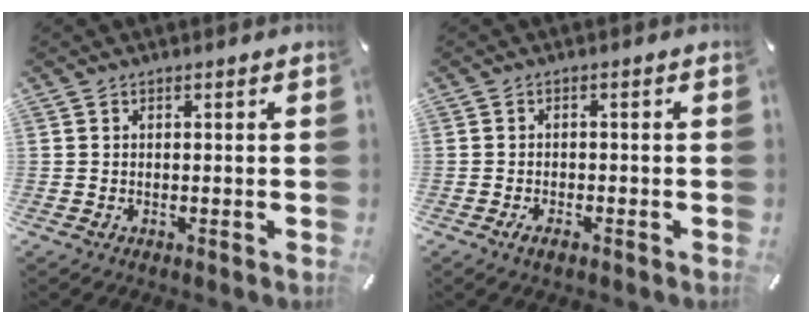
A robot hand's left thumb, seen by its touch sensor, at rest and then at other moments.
{"total": 2.3, "force": [-1.4, 0.9, 1.7], "torque": [-0.035, 0.002, -0.027]}